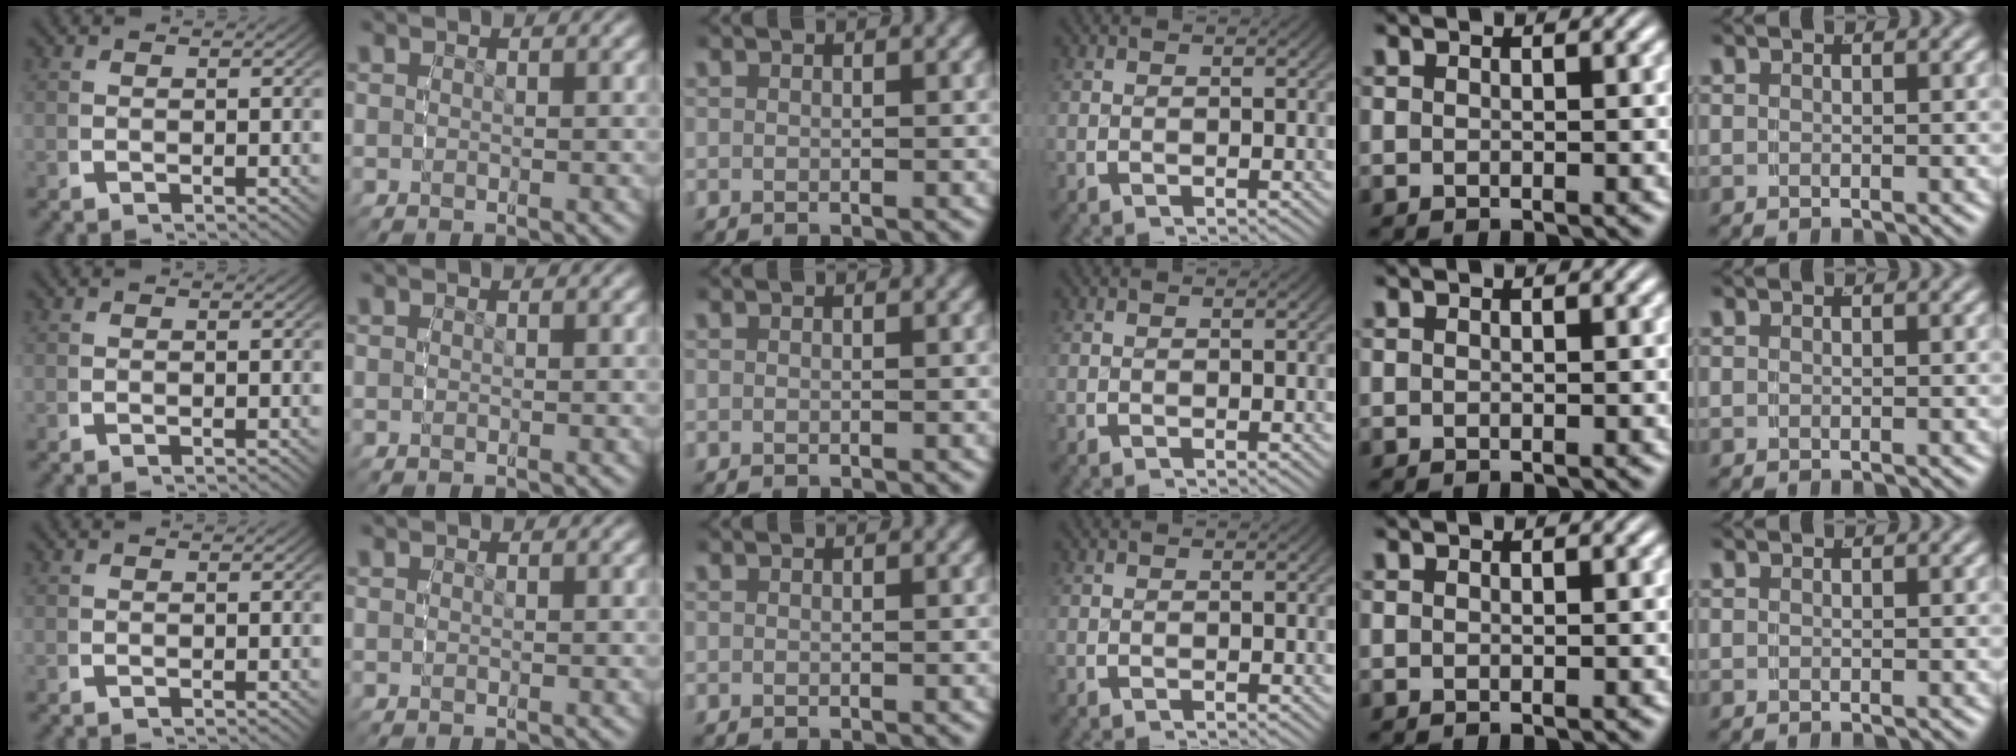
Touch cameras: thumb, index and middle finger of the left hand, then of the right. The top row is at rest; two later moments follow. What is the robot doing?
{"motion": "reach", "object": "shirt"}